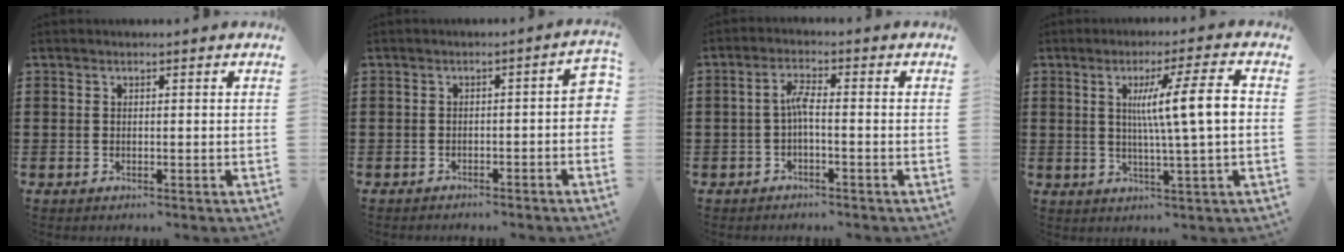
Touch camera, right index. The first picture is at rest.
{"total": 3.1, "force": [-1.6, 0.7, 2.5], "torque": [-0.033, 0.002, -0.034]}
{"total": 3.0, "force": [-0.8, 0.6, 2.8], "torque": [-0.054, 0.006, -0.017]}
{"total": 9.7, "force": [1.2, 0.4, 9.6], "torque": [-0.168, 0.000, 0.011]}